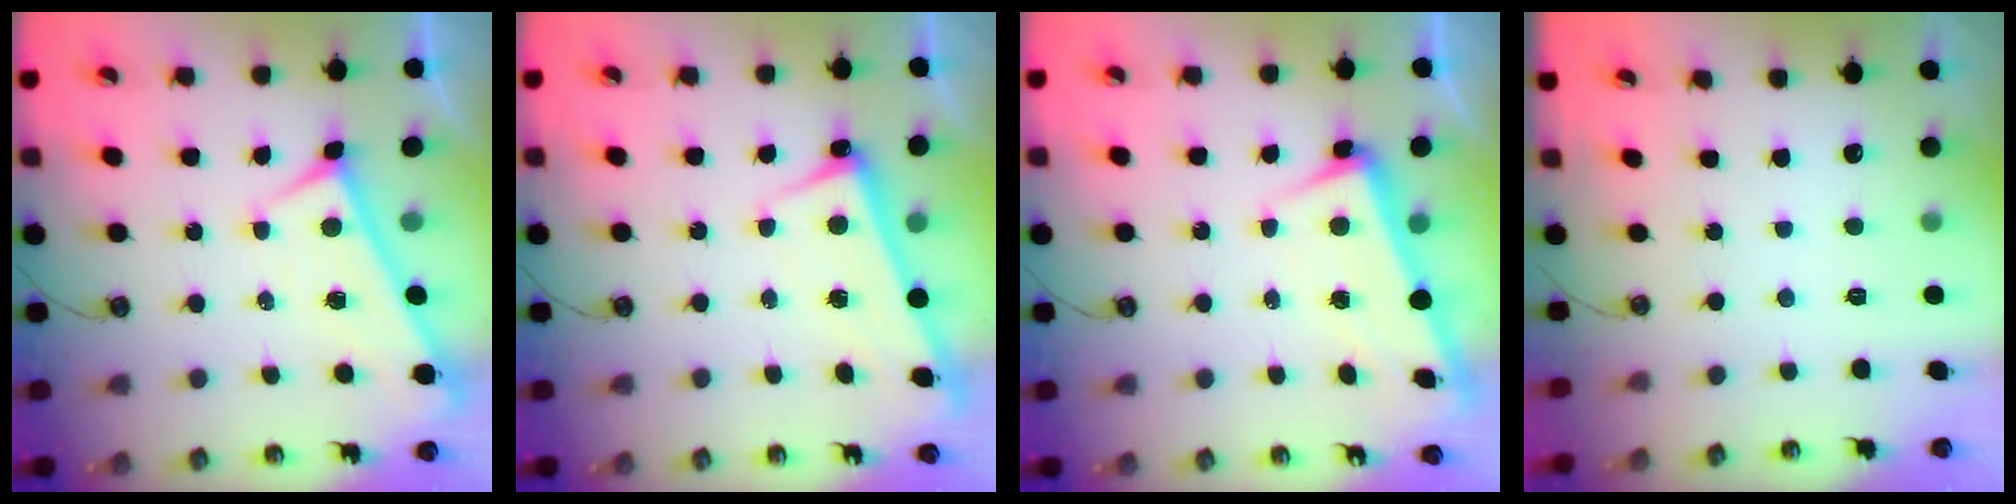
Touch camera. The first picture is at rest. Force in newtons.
{"total": 2.8, "press": 2.8, "slide": 0.4}
{"total": 3.0, "press": 2.9, "slide": 0.9}
{"total": 0.0}